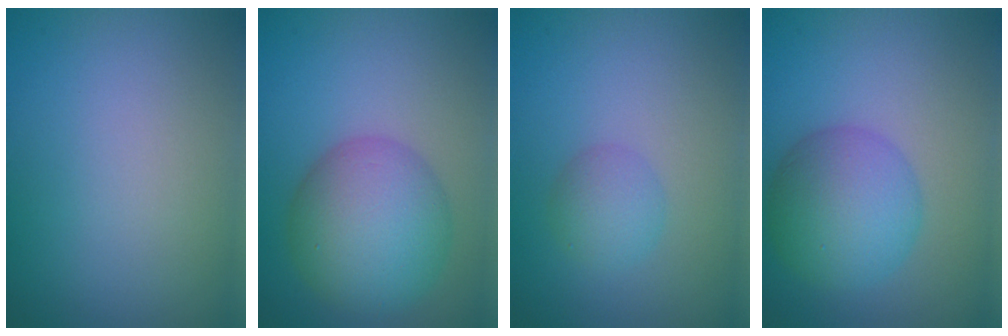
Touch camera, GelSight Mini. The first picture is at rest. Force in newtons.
{"total": 7.9, "press": 7.8, "slide": 0.2}
{"total": 2.2, "press": 2.2, "slide": 0.1}
{"total": 6.0, "press": 6.0, "slide": 0.2}